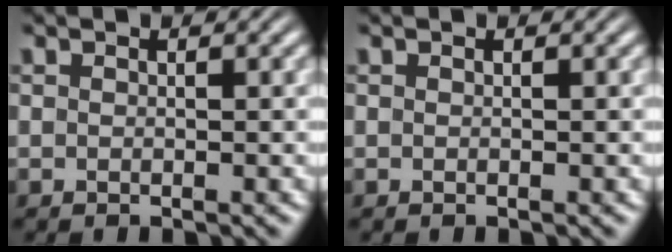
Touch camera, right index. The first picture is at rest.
{"total": 0.0}